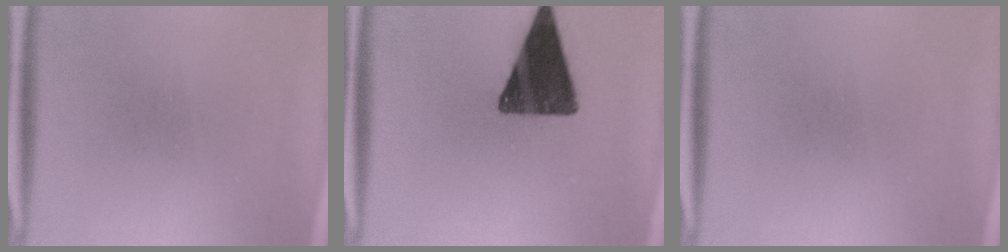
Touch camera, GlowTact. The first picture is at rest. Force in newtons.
{"total": 14.9}
{"total": 0.0}